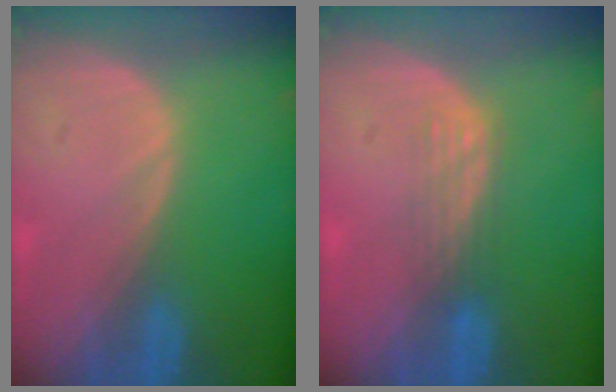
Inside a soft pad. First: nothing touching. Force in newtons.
{"total": 2.9, "press": 2.6, "slide": 1.4}